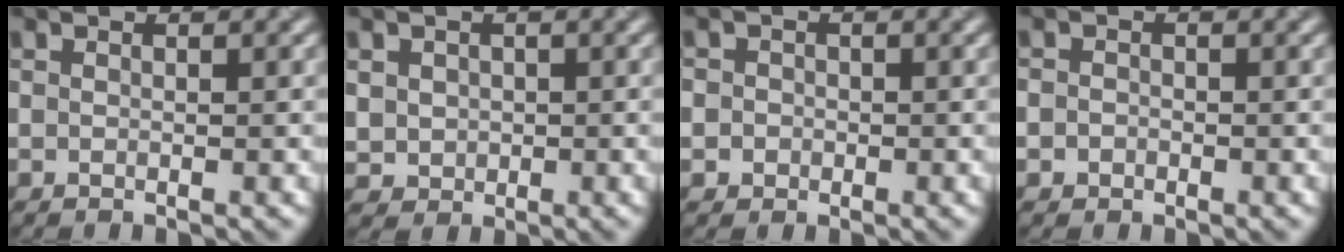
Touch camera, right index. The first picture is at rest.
{"total": 2.0, "force": [0.3, 1.9, 0.6], "torque": [-0.013, -0.005, 0.013]}
{"total": 2.3, "force": [0.0, 2.2, 0.6], "torque": [0.013, 0.010, -0.022]}
{"total": 1.1, "force": [-0.4, 1.0, 0.3], "torque": [0.006, -0.002, -0.010]}